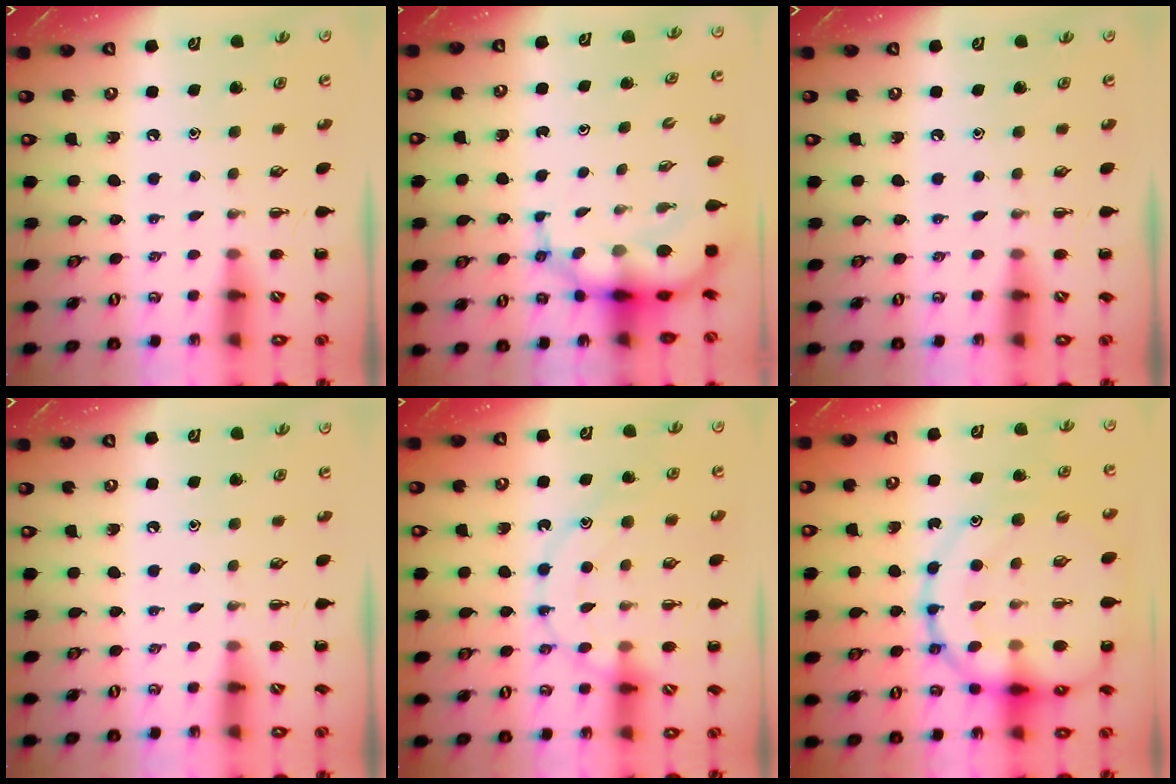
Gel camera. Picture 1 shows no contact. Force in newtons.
{"total": 9.1, "press": 8.7, "slide": 2.6}
{"total": 0.0}
{"total": 0.0}
{"total": 13.8, "press": 13.7, "slide": 1.8}
{"total": 23.5, "press": 23.3, "slide": 3.2}